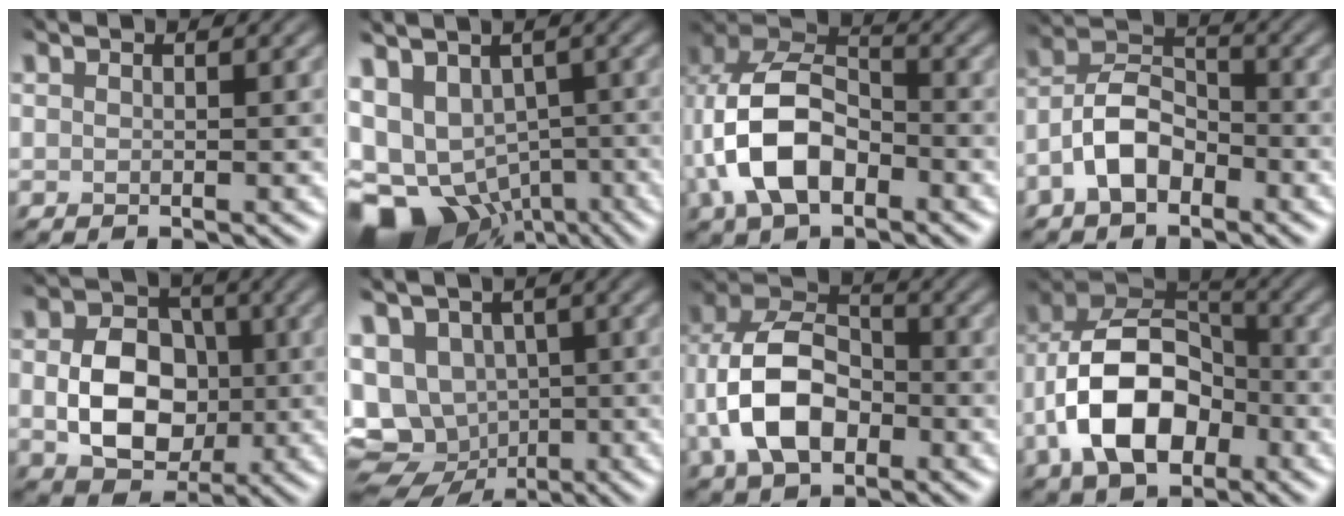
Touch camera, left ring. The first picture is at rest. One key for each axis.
{"total": 10.6, "fx": -2.9, "fy": 7.9, "fz": 6.5, "tx": -0.121, "ty": -0.028, "tz": -0.017}
{"total": 8.1, "fx": -3.4, "fy": 4.9, "fz": 5.4, "tx": -0.121, "ty": 0.004, "tz": -0.068}
{"total": 4.8, "fx": -3.4, "fy": 2.5, "fz": 2.3, "tx": -0.048, "ty": 0.006, "tz": -0.066}
{"total": 6.8, "fx": -1.7, "fy": 5.2, "fz": 4.0, "tx": -0.076, "ty": -0.010, "tz": -0.023}
{"total": 12.6, "fx": -2.8, "fy": 10.7, "fz": 6.1, "tx": -0.146, "ty": -0.020, "tz": -0.034}
{"total": 7.9, "fx": -3.0, "fy": 5.2, "fz": 5.2, "tx": -0.112, "ty": 0.004, "tz": -0.059}
{"total": 9.6, "fx": -4.1, "fy": 6.0, "fz": 6.2, "tx": -0.119, "ty": 0.009, "tz": -0.080}